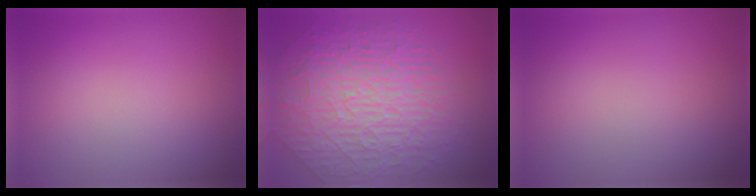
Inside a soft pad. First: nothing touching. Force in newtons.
{"total": 9.6, "press": 7.0, "slide": 6.5}
{"total": 0.0}